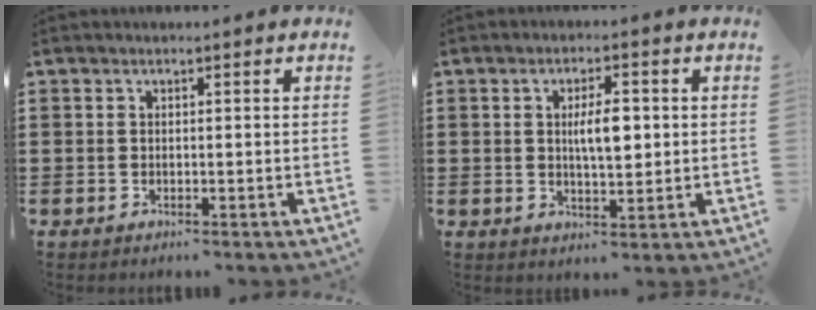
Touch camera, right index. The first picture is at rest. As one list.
[{"total": 5.5, "force": [0.7, 2.0, 5.1], "torque": [-0.082, 0.002, 0.005]}]